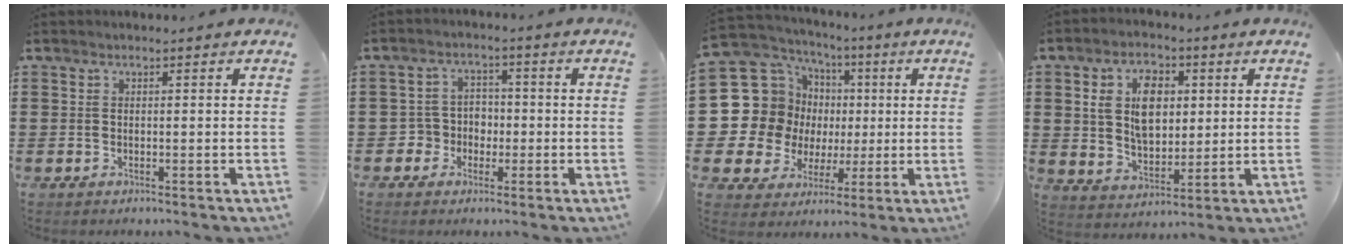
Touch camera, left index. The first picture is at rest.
{"total": 3.7, "force": [-1.4, 3.3, 1.0], "torque": [-0.033, 0.008, -0.032]}
{"total": 14.3, "force": [0.2, 13.7, 4.1], "torque": [-0.154, -0.022, 0.028]}
{"total": 8.5, "force": [2.4, 5.3, 6.2], "torque": [-0.126, 0.010, 0.039]}